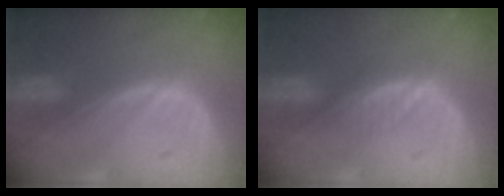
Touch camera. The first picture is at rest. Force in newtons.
{"total": 2.3, "press": 2.3, "slide": 0.1}